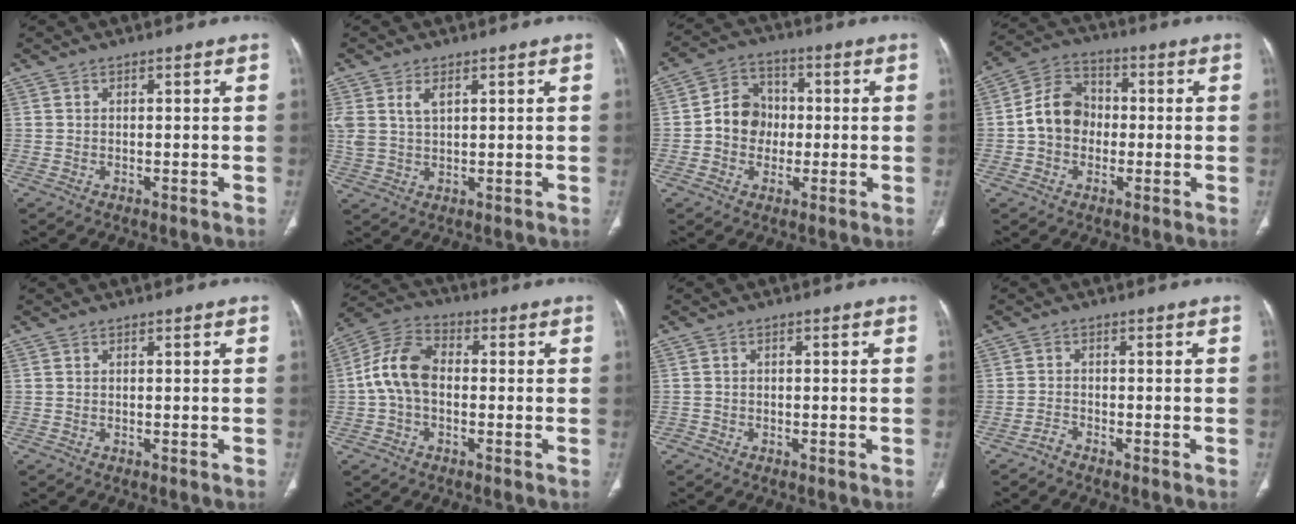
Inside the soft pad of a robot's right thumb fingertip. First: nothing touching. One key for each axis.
{"total": 5.0, "fx": 2.1, "fy": 2.8, "fz": 3.6, "tx": -0.078, "ty": -0.002, "tz": 0.050}
{"total": 8.6, "fx": -0.7, "fy": 7.6, "fz": 4.1, "tx": -0.038, "ty": 0.025, "tz": -0.023}
{"total": 9.7, "fx": -0.8, "fy": 7.9, "fz": 5.6, "tx": -0.084, "ty": 0.032, "tz": -0.027}
{"total": 0.0}
{"total": 9.7, "fx": -0.6, "fy": 6.3, "fz": 7.4, "tx": -0.141, "ty": 0.029, "tz": -0.024}
{"total": 1.0, "fx": -0.6, "fy": 0.8, "fz": 0.0, "tx": 0.006, "ty": 0.005, "tz": -0.017}
{"total": 1.5, "fx": -1.4, "fy": 0.3, "fz": 0.3, "tx": -0.011, "ty": 0.006, "tz": -0.029}